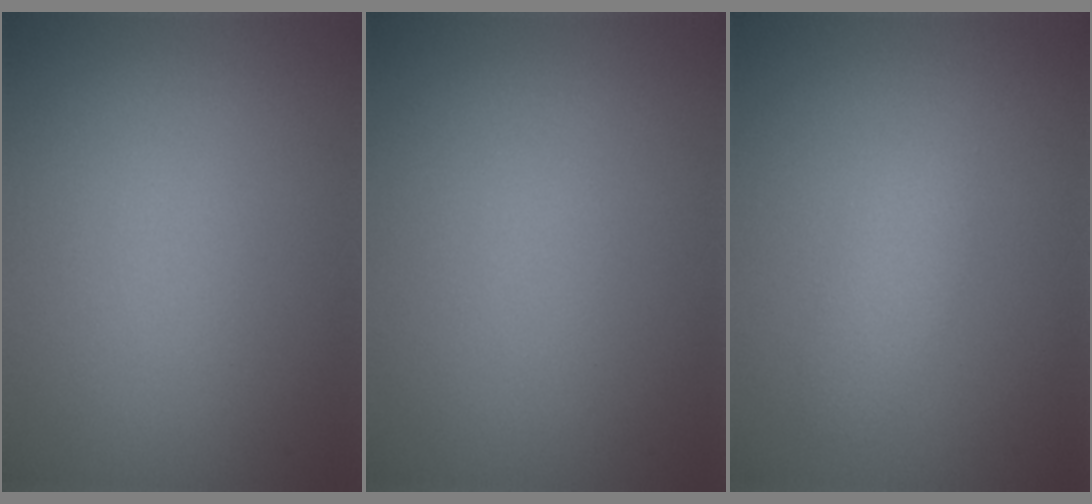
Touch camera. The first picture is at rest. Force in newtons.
{"total": 0.0}
{"total": 1.6, "press": 1.6, "slide": 0.0}